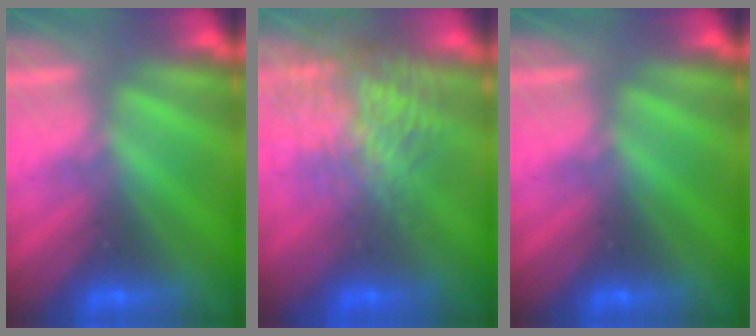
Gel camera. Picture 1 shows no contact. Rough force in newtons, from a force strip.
{"total": 7.7}
{"total": 0.0}